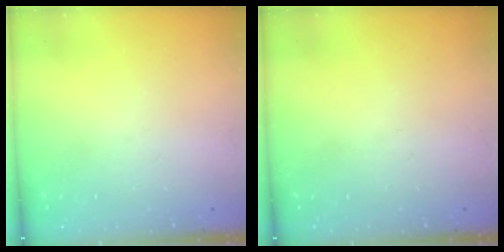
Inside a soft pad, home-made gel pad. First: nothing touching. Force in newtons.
{"total": 0.0}